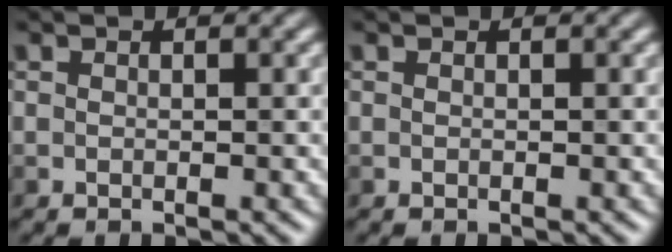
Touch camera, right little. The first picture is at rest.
{"total": 0.0}